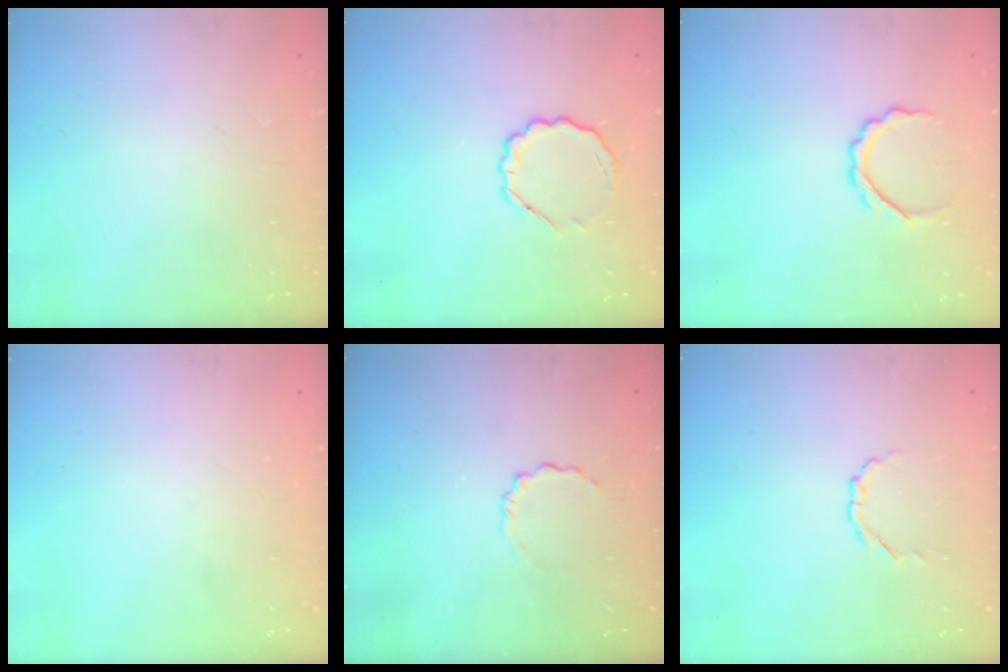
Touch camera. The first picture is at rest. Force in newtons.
{"total": 6.2, "press": 6.1, "slide": 1.4}
{"total": 4.9, "press": 4.9, "slide": 0.4}
{"total": 0.0}
{"total": 3.5, "press": 3.2, "slide": 1.2}
{"total": 2.8, "press": 2.7, "slide": 0.8}